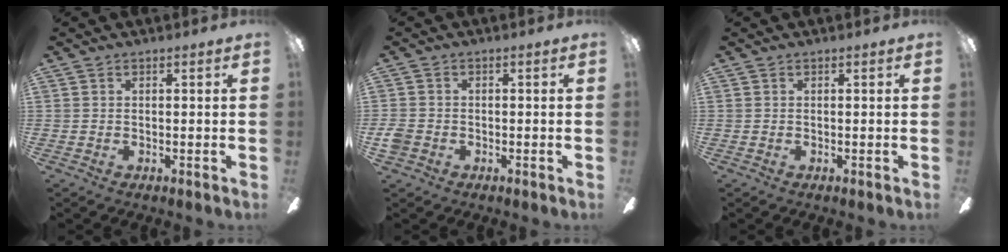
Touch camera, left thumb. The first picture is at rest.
{"total": 2.7, "force": [-1.3, 2.1, 1.1], "torque": [-0.022, 0.005, -0.026]}
{"total": 0.0}